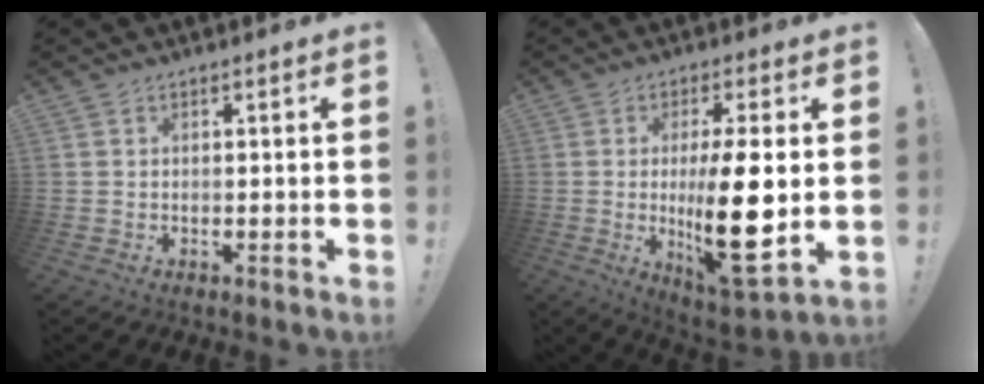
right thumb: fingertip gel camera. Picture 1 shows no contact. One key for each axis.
{"total": 17.7, "fx": -0.8, "fy": 5.0, "fz": 17.0, "tx": -0.284, "ty": -0.020, "tz": -0.010}